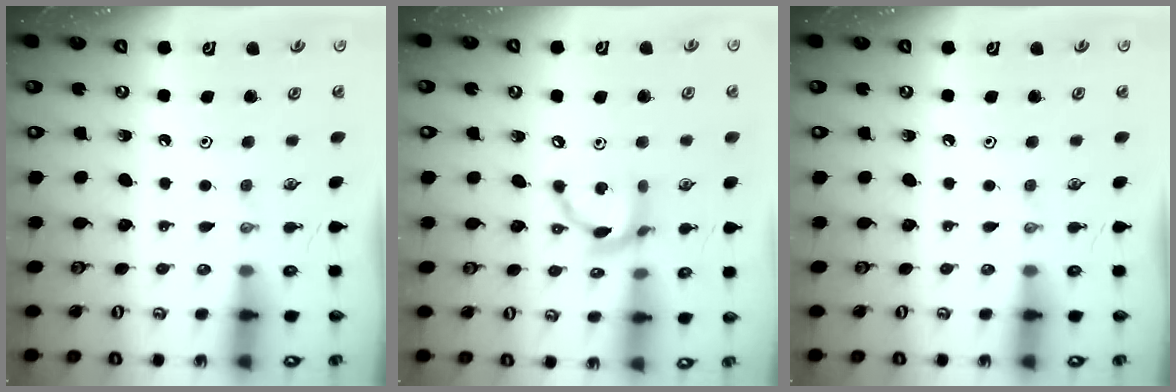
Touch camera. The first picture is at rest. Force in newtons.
{"total": 11.7, "press": 11.7, "slide": 0.9}
{"total": 0.0}